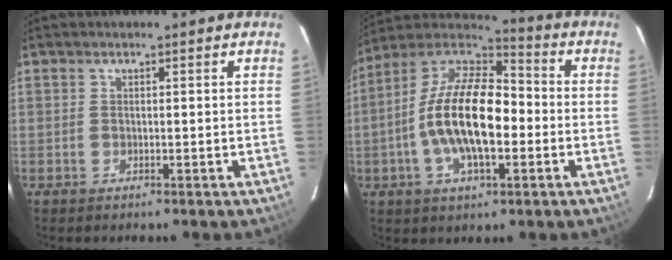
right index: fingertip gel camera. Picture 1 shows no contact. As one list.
[{"total": 17.7, "force": [-2.8, 7.8, 15.6], "torque": [-0.301, 0.004, -0.060]}]